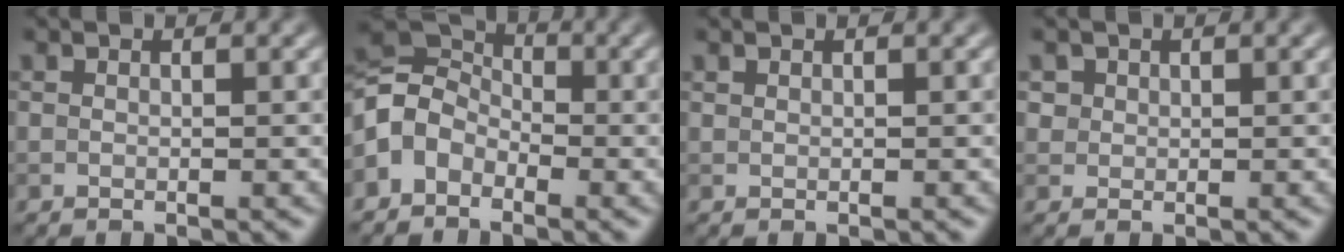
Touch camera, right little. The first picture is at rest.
{"total": 4.2, "force": [-1.9, 3.2, 2.0], "torque": [-0.044, 0.007, -0.055]}
{"total": 0.0}
{"total": 1.2, "force": [0.5, 1.1, 0.2], "torque": [0.003, -0.008, 0.017]}